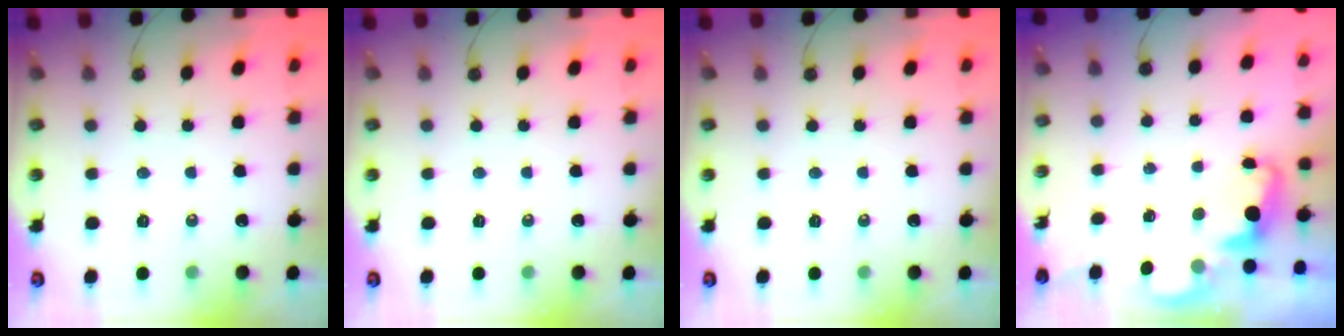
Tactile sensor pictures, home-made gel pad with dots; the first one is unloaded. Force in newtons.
{"total": 0.0}
{"total": 0.0}
{"total": 2.2, "press": 2.2, "slide": 0.5}